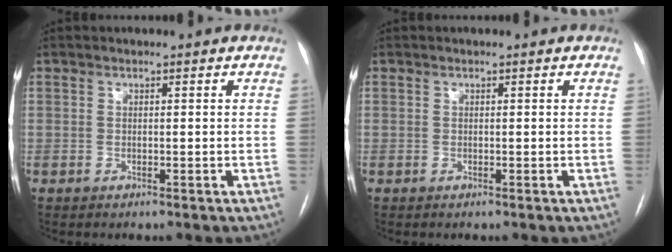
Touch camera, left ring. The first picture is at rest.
{"total": 0.0}